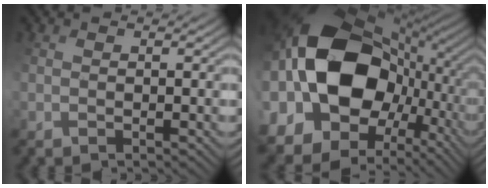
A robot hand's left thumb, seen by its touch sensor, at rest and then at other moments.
{"total": 21.8, "force": [1.3, 15.8, 15.0], "torque": [-0.318, -0.003, 0.031]}